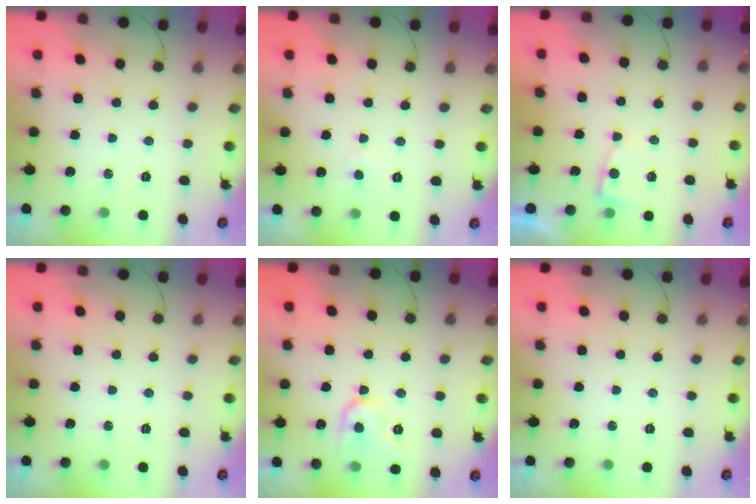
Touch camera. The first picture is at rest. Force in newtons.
{"total": 2.4, "press": 2.3, "slide": 0.3}
{"total": 2.4, "press": 2.4, "slide": 0.4}
{"total": 0.0}
{"total": 10.5, "press": 10.4, "slide": 0.9}
{"total": 0.0}